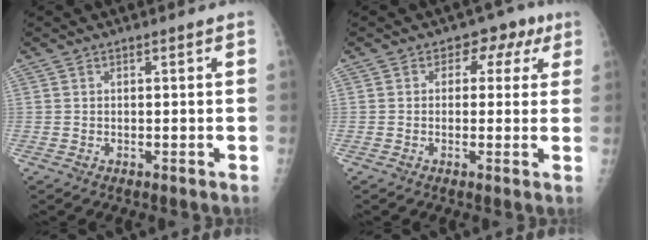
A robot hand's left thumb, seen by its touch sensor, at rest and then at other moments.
{"total": 5.7, "force": [2.0, 4.4, 3.0], "torque": [0.011, 0.005, 0.013]}